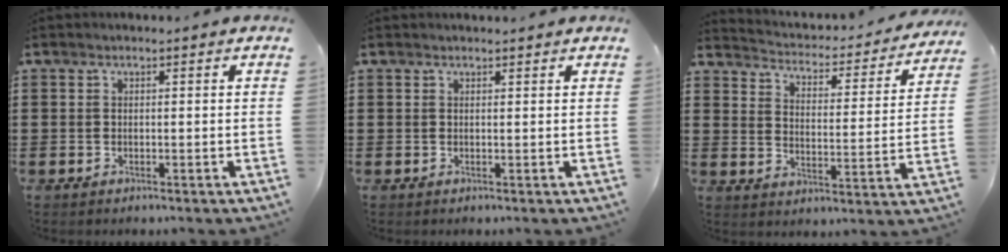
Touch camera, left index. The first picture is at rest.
{"total": 0.6, "force": [0.6, 0.0, 0.2], "torque": [-0.006, -0.001, 0.013]}
{"total": 2.6, "force": [2.5, 0.2, 0.1], "torque": [-0.025, -0.030, 0.033]}